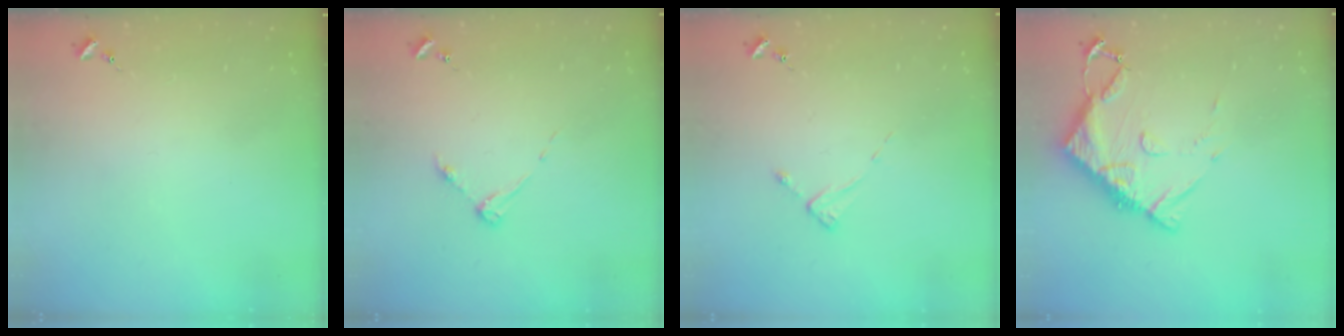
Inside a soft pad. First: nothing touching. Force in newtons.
{"total": 3.7, "press": 3.7, "slide": 0.4}
{"total": 2.6, "press": 2.6, "slide": 0.2}
{"total": 11.5, "press": 11.5, "slide": 1.1}